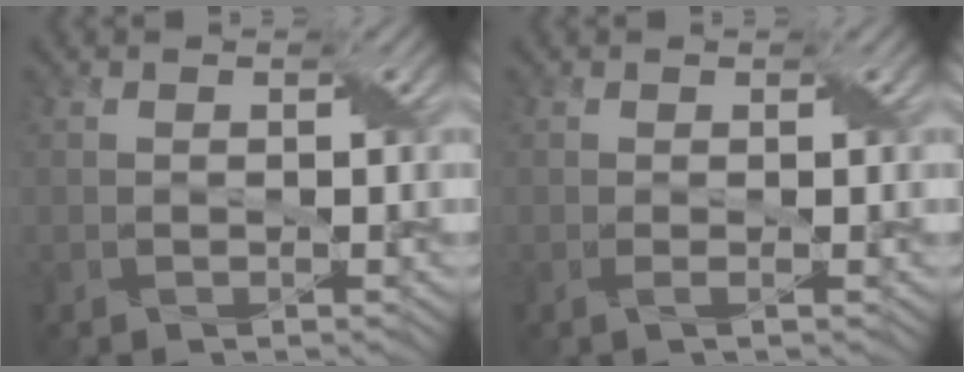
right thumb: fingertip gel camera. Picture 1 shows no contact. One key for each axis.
{"total": 0.8, "fx": 0.0, "fy": 0.2, "fz": 0.8, "tx": -0.016, "ty": 0.000, "tz": -0.004}